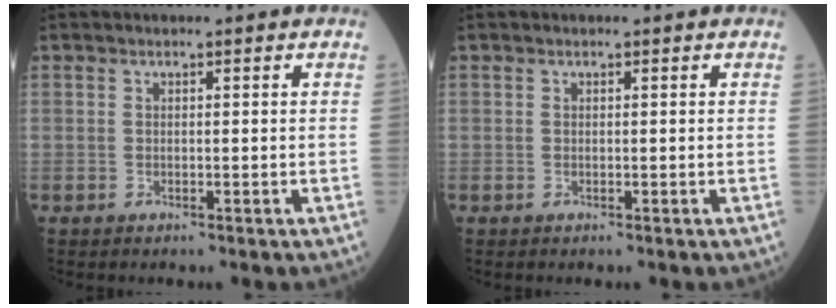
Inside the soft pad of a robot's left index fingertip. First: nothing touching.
{"total": 0.0}